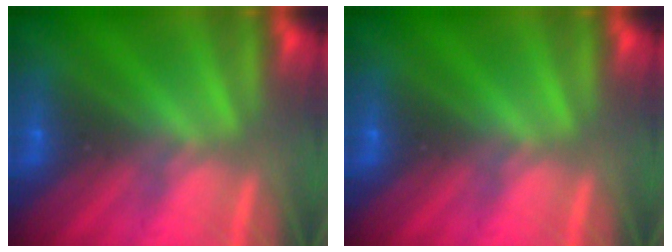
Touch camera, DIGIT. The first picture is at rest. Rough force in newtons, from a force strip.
{"total": 0.0}